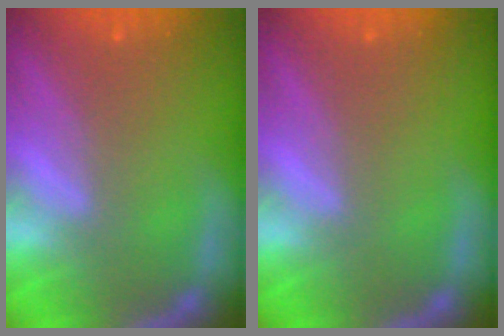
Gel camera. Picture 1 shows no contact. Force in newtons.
{"total": 0.0}